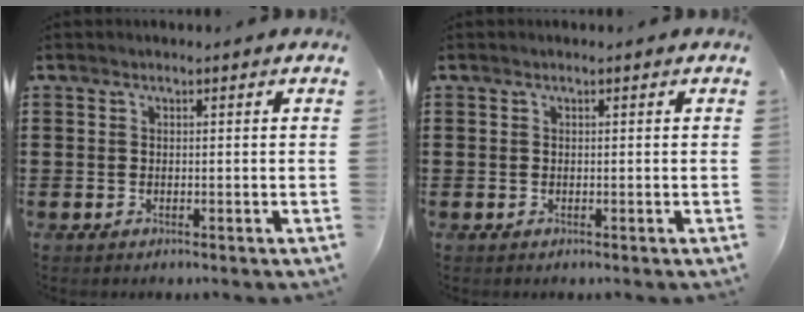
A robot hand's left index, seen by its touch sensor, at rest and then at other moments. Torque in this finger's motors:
{"motor_torque": [-0.05, -0.01, -0.02, 0.00]}